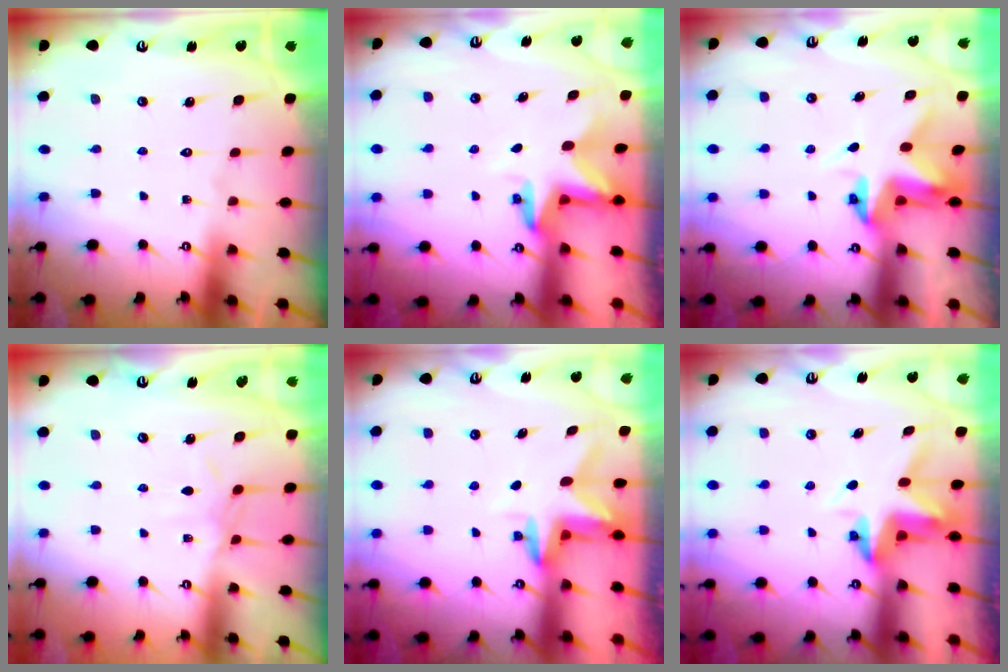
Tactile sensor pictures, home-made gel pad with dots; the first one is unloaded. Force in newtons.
{"total": 2.9, "press": 2.9, "slide": 0.2}
{"total": 4.0, "press": 4.0, "slide": 0.1}
{"total": 5.1, "press": 5.1, "slide": 0.6}
{"total": 3.1, "press": 3.1, "slide": 0.3}
{"total": 3.9, "press": 3.9, "slide": 0.2}